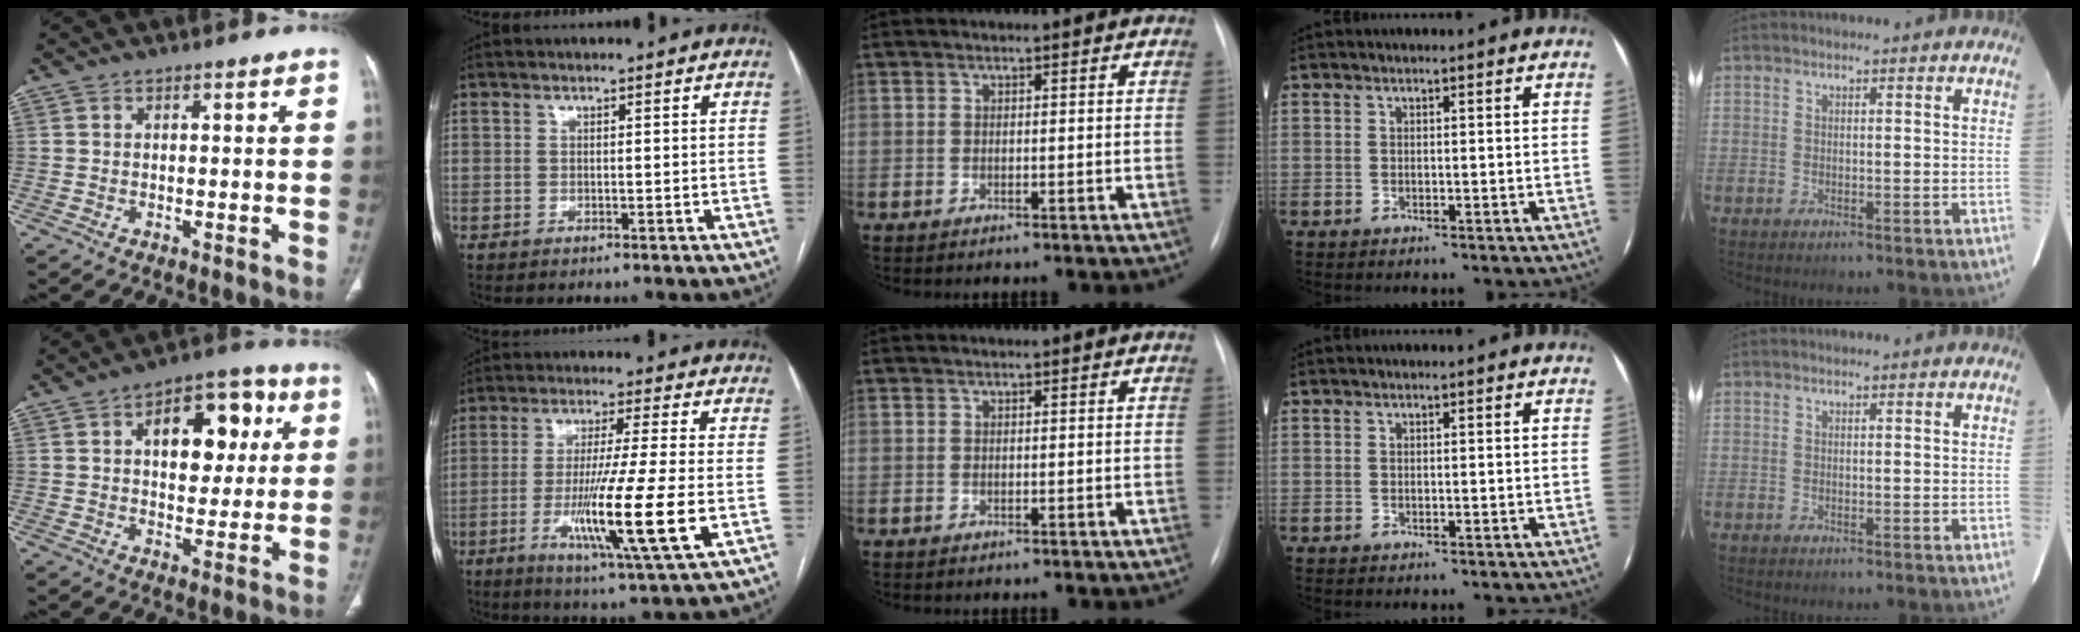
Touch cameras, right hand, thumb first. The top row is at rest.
{"thumb": {"total": 14.8, "force": [4.2, 8.7, 11.2], "torque": [-0.106, 0.007, 0.060]}, "index": {"total": 14.6, "force": [-3.6, -0.8, 14.1], "torque": [-0.261, -0.031, -0.066]}}